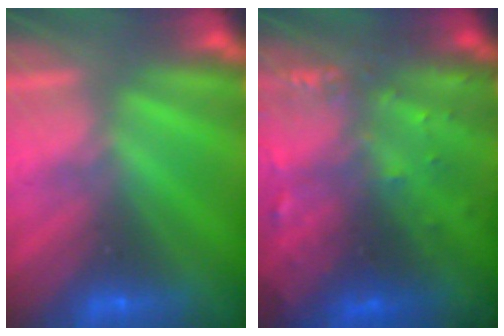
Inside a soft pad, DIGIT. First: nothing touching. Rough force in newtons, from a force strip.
{"total": 7.4}